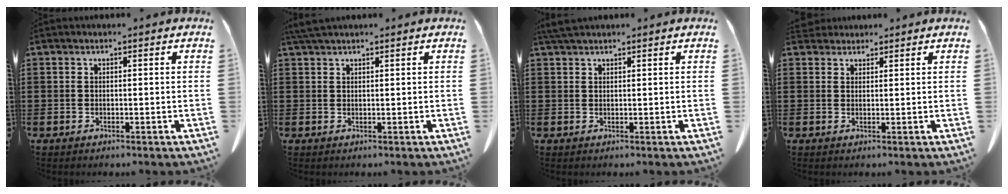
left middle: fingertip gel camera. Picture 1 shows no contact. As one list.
[{"total": 1.9, "force": [1.6, 0.2, 1.1], "torque": [-0.026, -0.001, 0.031]}, {"total": 1.9, "force": [1.6, 0.3, 1.0], "torque": [-0.024, 0.001, 0.031]}, {"total": 1.9, "force": [1.8, 0.7, 0.1], "torque": [-0.008, 0.003, 0.036]}]